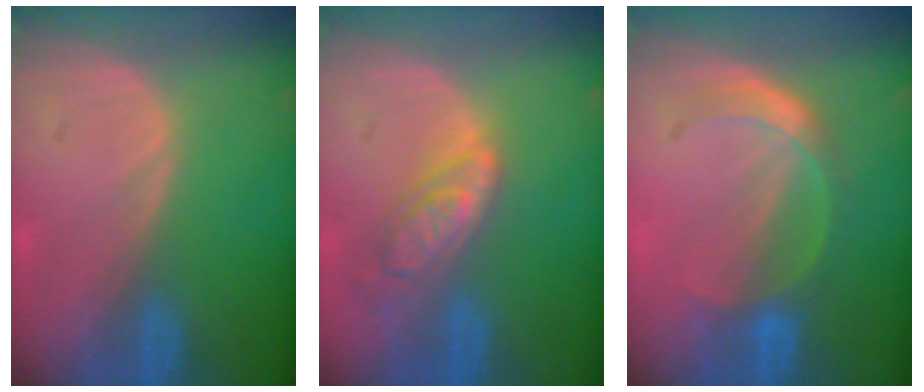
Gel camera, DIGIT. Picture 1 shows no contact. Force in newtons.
{"total": 6.3, "press": 5.6, "slide": 3.0}
{"total": 4.6, "press": 4.5, "slide": 0.6}